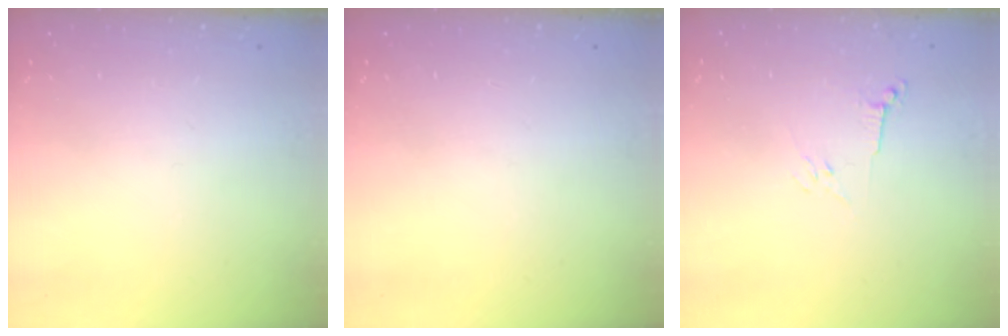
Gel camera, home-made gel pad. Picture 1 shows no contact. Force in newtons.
{"total": 0.0}
{"total": 3.0, "press": 2.9, "slide": 0.8}